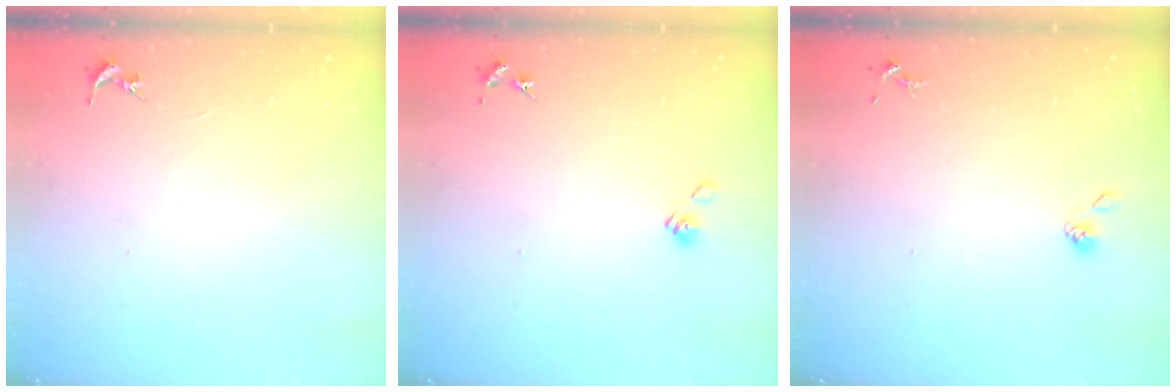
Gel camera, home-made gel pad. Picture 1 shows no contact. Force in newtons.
{"total": 5.4, "press": 5.0, "slide": 2.2}
{"total": 3.8, "press": 3.7, "slide": 0.8}